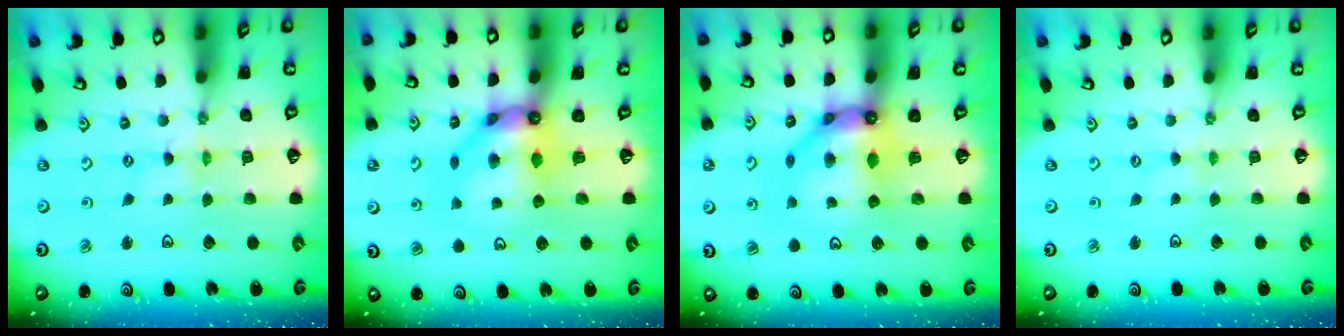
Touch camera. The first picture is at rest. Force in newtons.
{"total": 12.6, "press": 12.6, "slide": 1.1}
{"total": 12.2, "press": 12.2, "slide": 0.9}
{"total": 0.0}